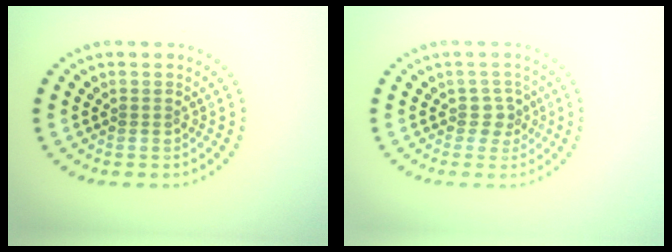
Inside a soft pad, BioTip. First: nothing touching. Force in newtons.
{"total": 1.7, "press": 1.3, "slide": 1.1}